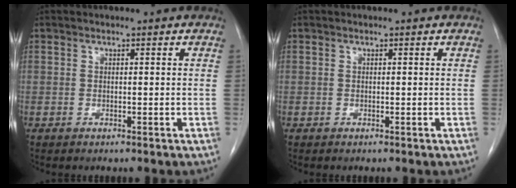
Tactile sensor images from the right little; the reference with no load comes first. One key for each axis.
{"total": 0.0}